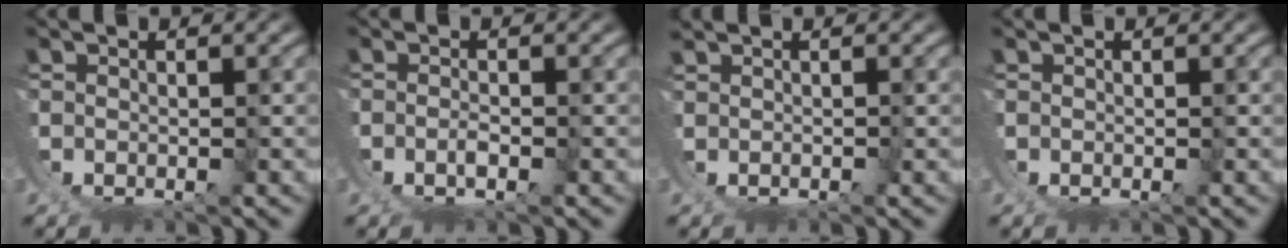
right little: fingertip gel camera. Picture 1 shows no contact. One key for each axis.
{"total": 1.4, "fx": 0.3, "fy": 0.5, "fz": 1.3, "tx": -0.023, "ty": -0.001, "tz": 0.006}
{"total": 0.8, "fx": 0.1, "fy": -0.4, "fz": -0.6, "tx": 0.018, "ty": 0.004, "tz": 0.003}
{"total": 0.0}